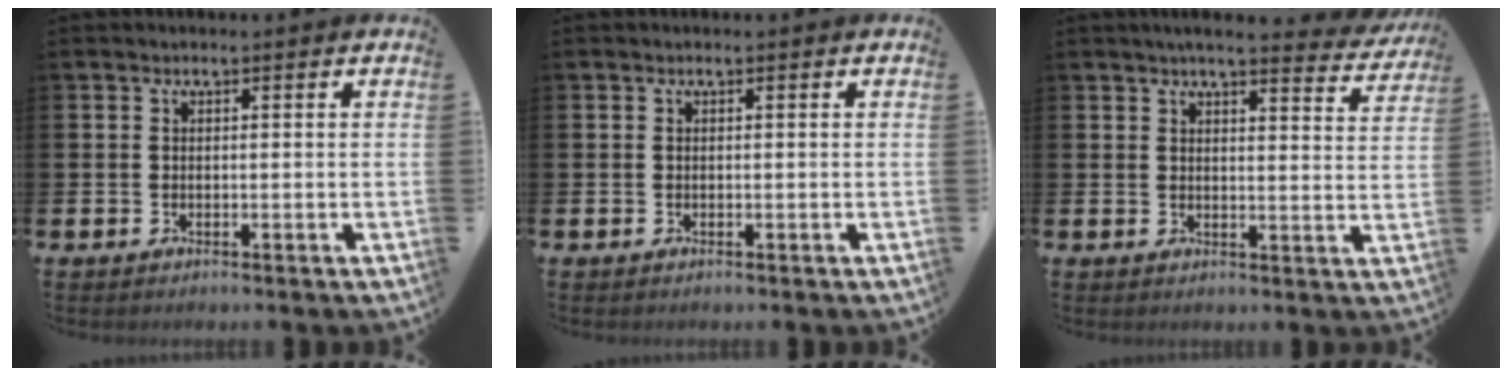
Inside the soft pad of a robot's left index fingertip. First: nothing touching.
{"total": 0.0}
{"total": 4.4, "force": [4.1, 0.1, 1.5], "torque": [-0.030, -0.024, 0.069]}